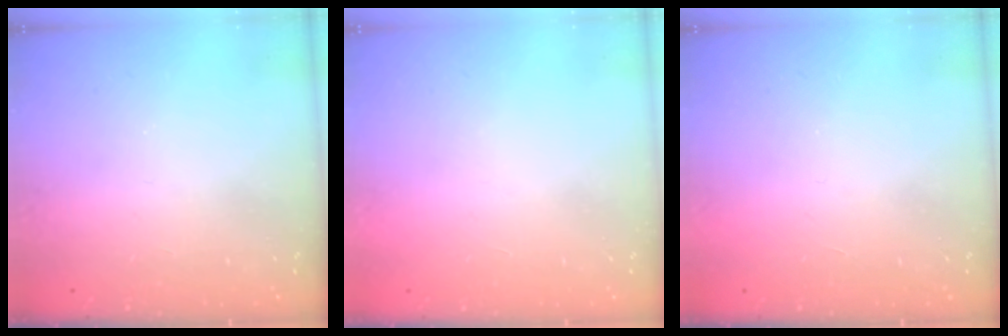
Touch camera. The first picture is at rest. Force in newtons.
{"total": 1.5, "press": 1.5, "slide": 0.1}
{"total": 1.6, "press": 1.6, "slide": 0.1}